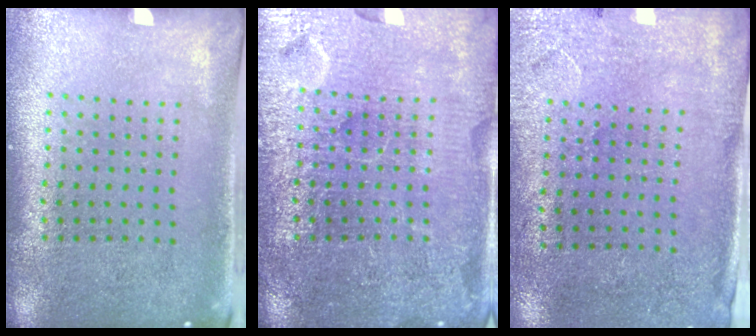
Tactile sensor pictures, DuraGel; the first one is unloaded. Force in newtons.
{"total": 4.4, "press": 4.4, "slide": 0.6}
{"total": 2.7, "press": 2.2, "slide": 1.6}